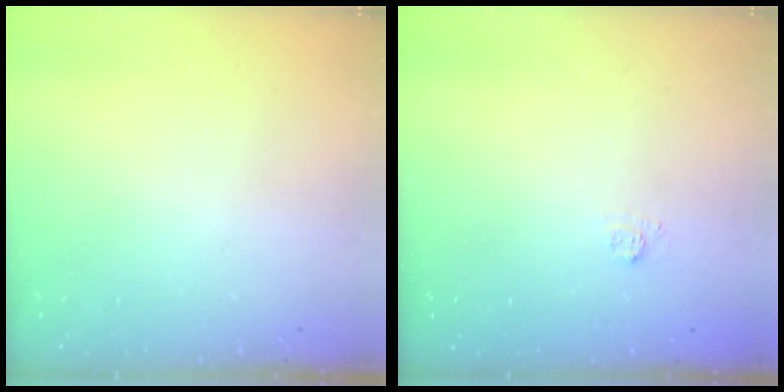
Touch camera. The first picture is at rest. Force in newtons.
{"total": 2.2, "press": 2.1, "slide": 0.9}